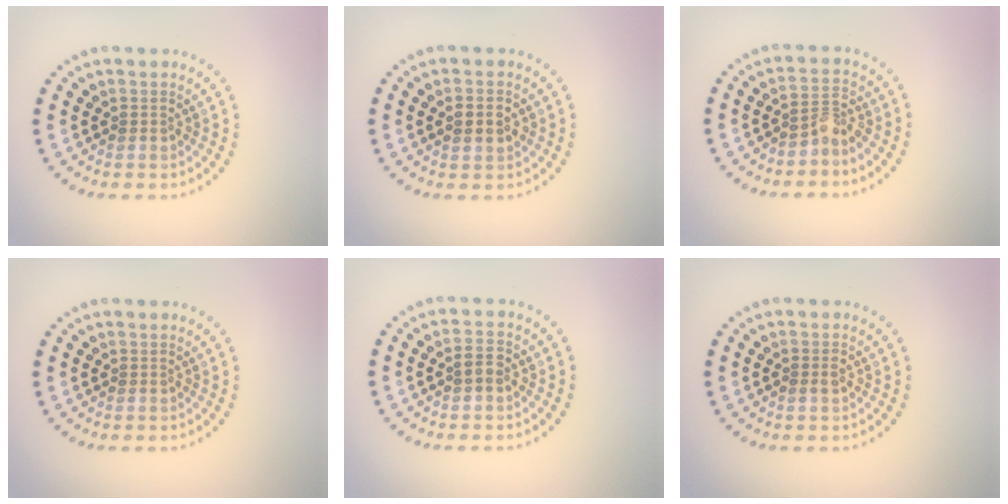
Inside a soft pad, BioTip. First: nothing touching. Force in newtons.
{"total": 2.2, "press": 2.2, "slide": 0.4}
{"total": 2.1, "press": 1.5, "slide": 1.4}
{"total": 0.0}
{"total": 1.7, "press": 1.7, "slide": 0.1}
{"total": 0.9, "press": 0.9, "slide": 0.2}